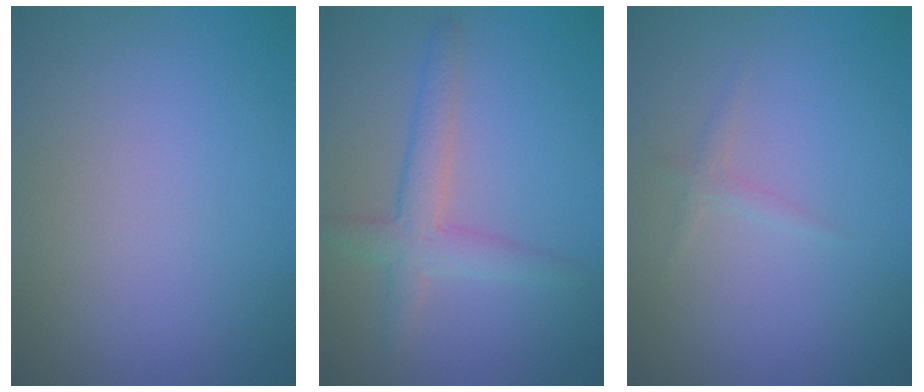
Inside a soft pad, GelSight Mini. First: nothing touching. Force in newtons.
{"total": 3.4, "press": 3.3, "slide": 0.3}
{"total": 0.8, "press": 0.8, "slide": 0.1}